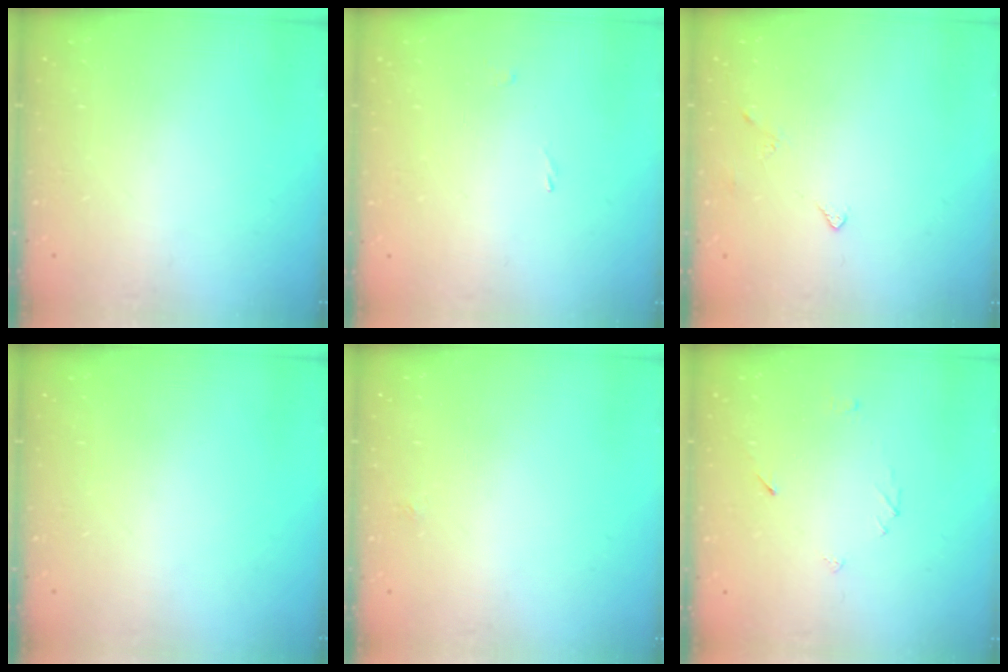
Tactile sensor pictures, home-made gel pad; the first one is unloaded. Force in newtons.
{"total": 0.8, "press": 0.7, "slide": 0.4}
{"total": 3.0, "press": 2.9, "slide": 0.5}
{"total": 0.0}
{"total": 1.9, "press": 1.8, "slide": 0.4}
{"total": 2.6, "press": 2.6, "slide": 0.2}